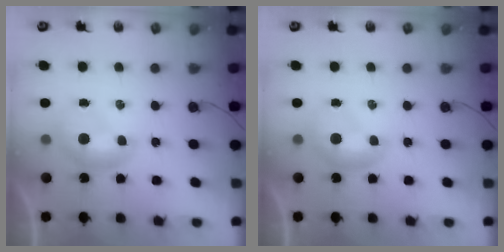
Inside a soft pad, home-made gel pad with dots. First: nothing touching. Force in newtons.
{"total": 0.0}